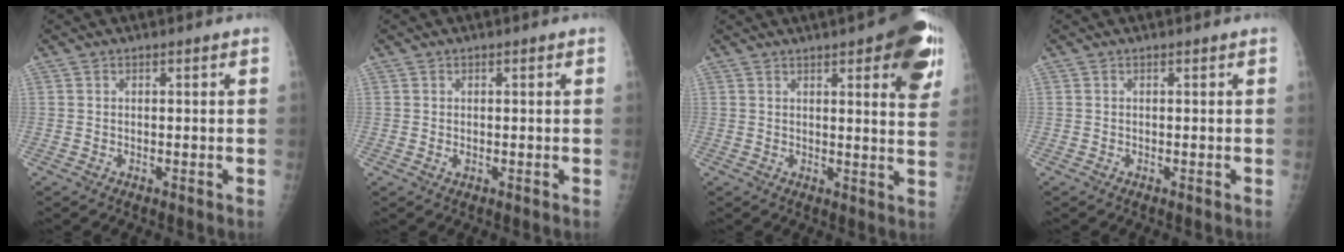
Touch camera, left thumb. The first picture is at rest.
{"total": 1.0, "force": [0.0, 0.6, 0.8], "torque": [-0.008, 0.001, 0.002]}
{"total": 14.5, "force": [6.9, 3.9, 12.2], "torque": [-0.121, -0.024, 0.076]}
{"total": 0.0}